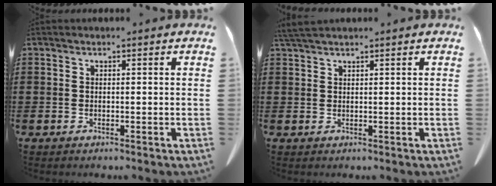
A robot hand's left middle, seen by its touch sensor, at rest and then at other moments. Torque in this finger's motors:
{"motor_torque": [0.18, 0.14, 0.01, 0.03]}